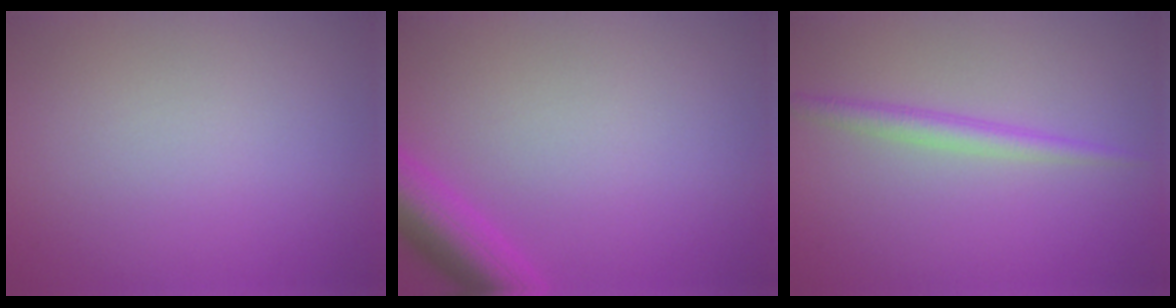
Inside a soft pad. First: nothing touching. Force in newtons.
{"total": 4.7, "press": 4.7, "slide": 0.3}
{"total": 2.0, "press": 2.0, "slide": 0.1}